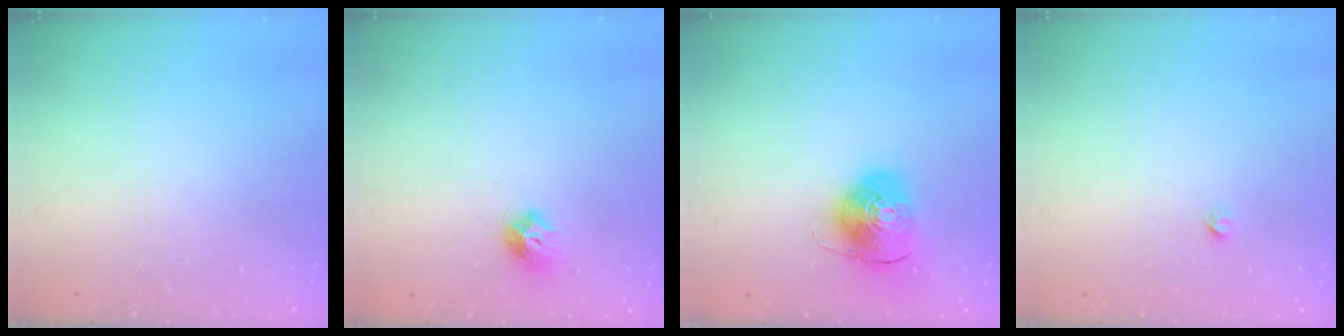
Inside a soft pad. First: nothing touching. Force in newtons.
{"total": 7.9, "press": 7.9, "slide": 0.4}
{"total": 9.2, "press": 9.0, "slide": 1.5}
{"total": 1.9, "press": 1.9, "slide": 0.1}